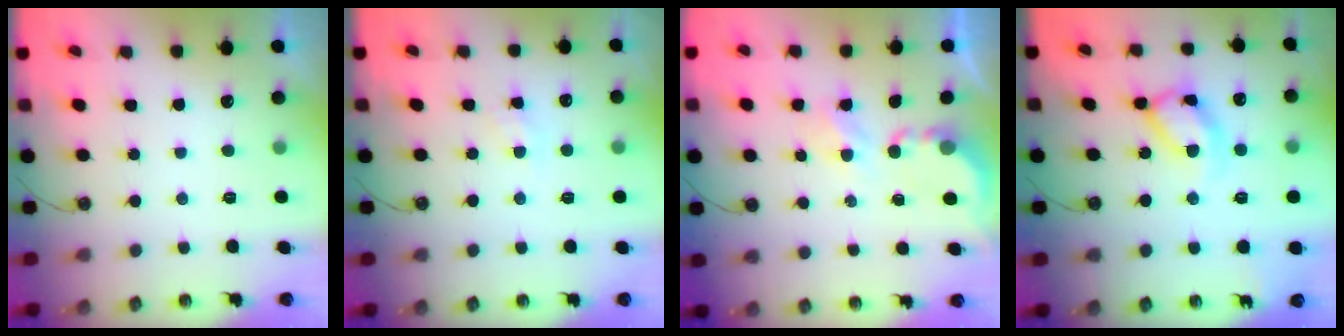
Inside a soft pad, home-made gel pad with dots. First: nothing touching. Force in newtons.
{"total": 7.1, "press": 7.1, "slide": 0.9}
{"total": 3.6, "press": 3.6, "slide": 0.3}
{"total": 13.1, "press": 13.0, "slide": 1.5}